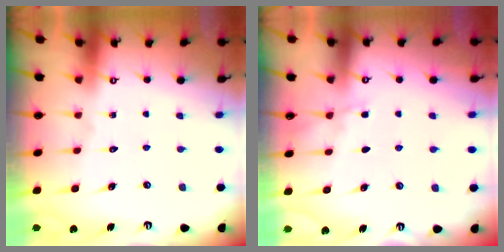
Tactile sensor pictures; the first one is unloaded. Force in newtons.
{"total": 3.9, "press": 3.8, "slide": 0.7}